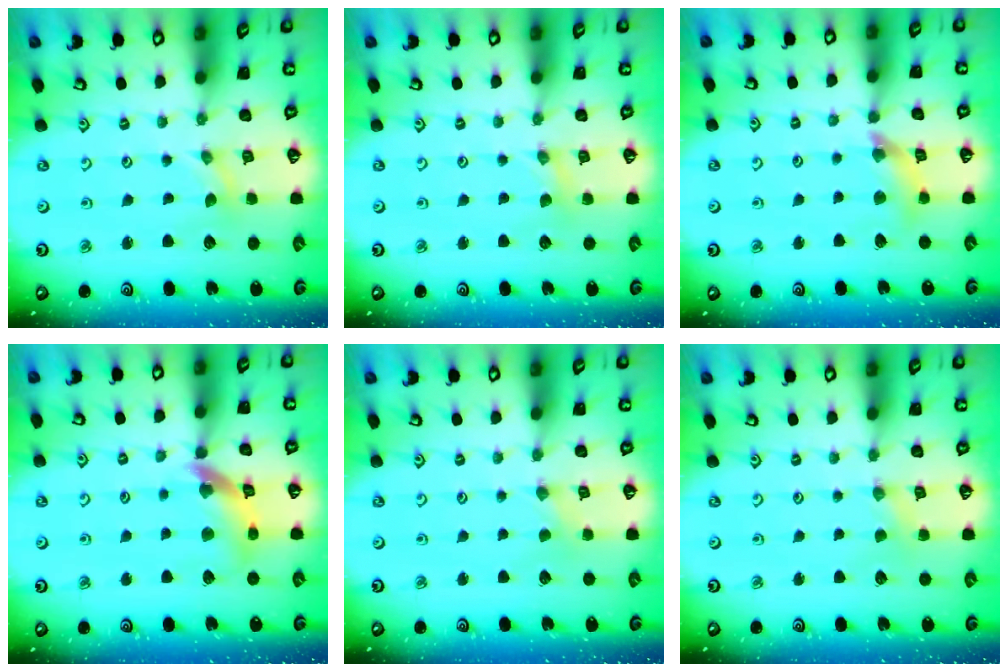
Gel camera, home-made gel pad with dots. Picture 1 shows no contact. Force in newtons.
{"total": 1.2, "press": 1.2, "slide": 0.1}
{"total": 9.9, "press": 9.8, "slide": 1.1}
{"total": 12.4, "press": 12.2, "slide": 1.7}
{"total": 0.0}
{"total": 1.3, "press": 1.2, "slide": 0.2}